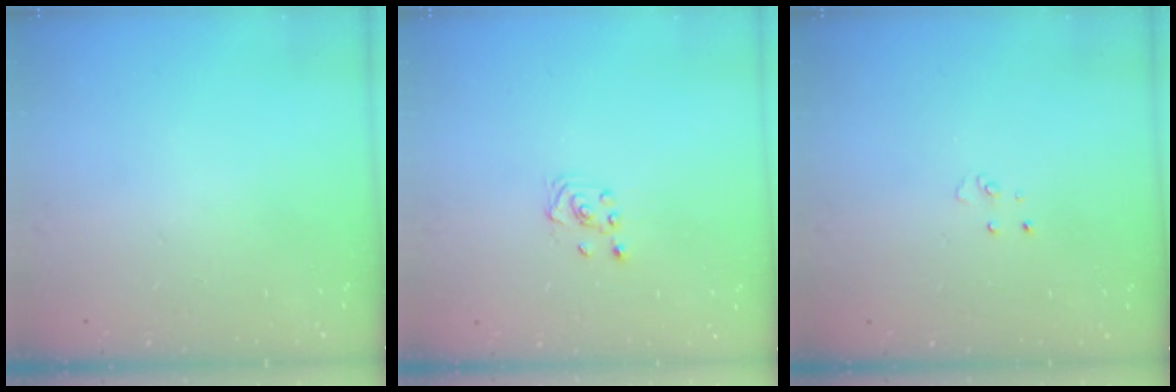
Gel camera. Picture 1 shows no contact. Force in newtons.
{"total": 1.9, "press": 1.8, "slide": 0.6}
{"total": 2.9, "press": 2.9, "slide": 0.2}